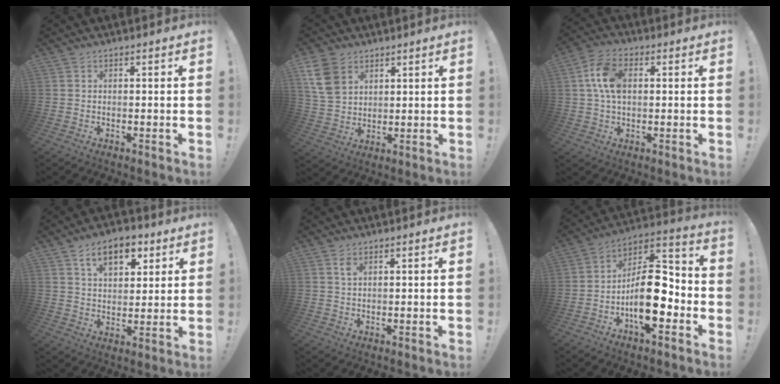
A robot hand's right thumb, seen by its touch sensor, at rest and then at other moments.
{"total": 11.5, "force": [5.7, 8.4, 5.4], "torque": [-0.105, -0.021, 0.114]}
{"total": 10.9, "force": [1.8, 7.3, 8.0], "torque": [-0.153, 0.009, 0.034]}
{"total": 11.6, "force": [6.0, 6.8, 7.3], "torque": [-0.105, -0.017, 0.107]}
{"total": 2.1, "force": [1.1, 1.0, 1.4], "torque": [-0.016, -0.004, 0.017]}
{"total": 17.7, "force": [-4.6, 8.5, 14.8], "torque": [-0.244, 0.024, -0.070]}